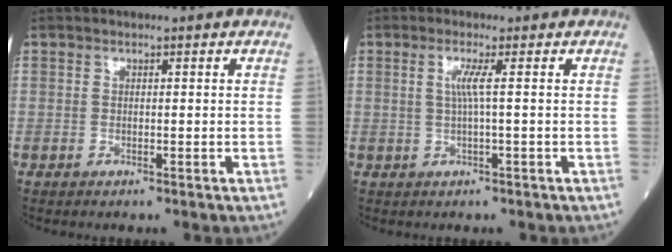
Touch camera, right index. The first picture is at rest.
{"total": 2.3, "force": [0.3, -0.6, 2.2], "torque": [-0.049, 0.001, 0.006]}